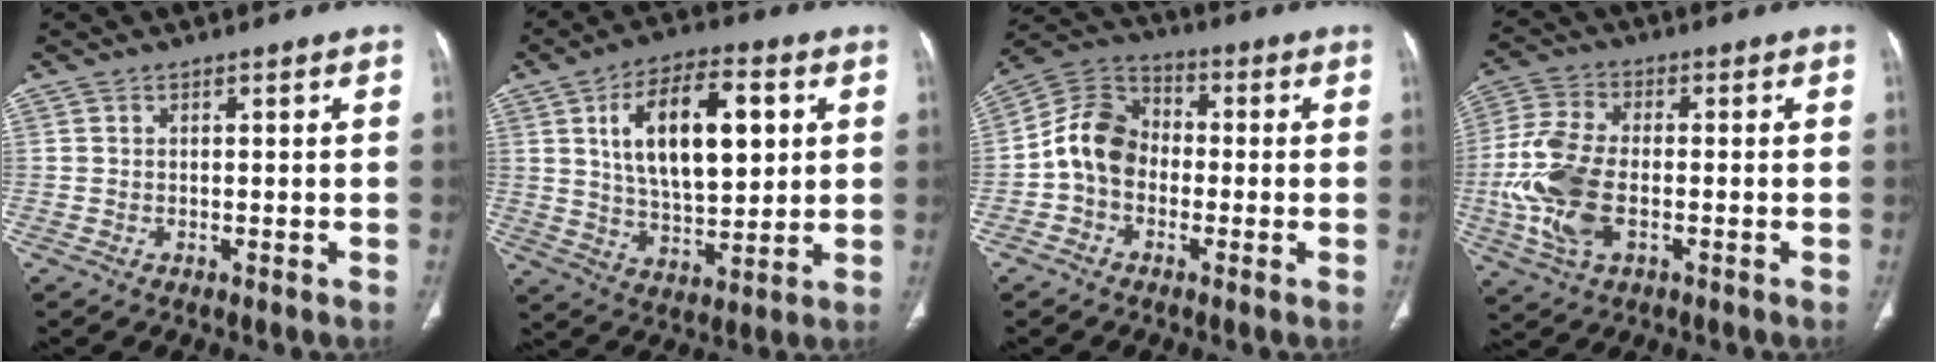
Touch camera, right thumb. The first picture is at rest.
{"total": 17.9, "force": [4.7, 8.7, 15.0], "torque": [-0.225, -0.006, 0.082]}
{"total": 9.9, "force": [-1.6, 7.8, 5.9], "torque": [-0.097, 0.035, -0.047]}
{"total": 13.1, "force": [-2.5, 7.2, 10.7], "torque": [-0.243, 0.005, -0.048]}